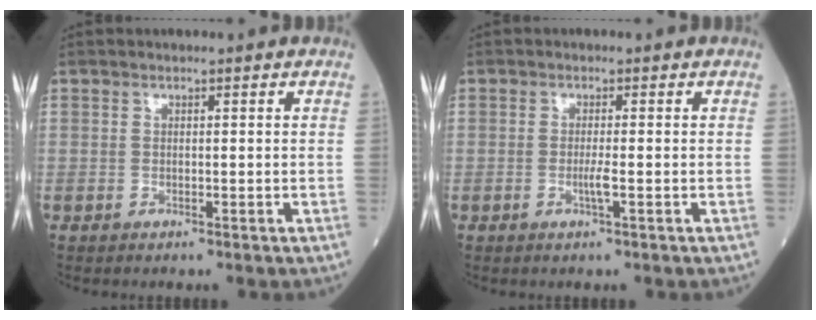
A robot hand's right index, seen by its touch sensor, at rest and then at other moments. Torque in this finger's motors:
{"motor_torque": [0.75, -0.03, 0.34, 0.08]}